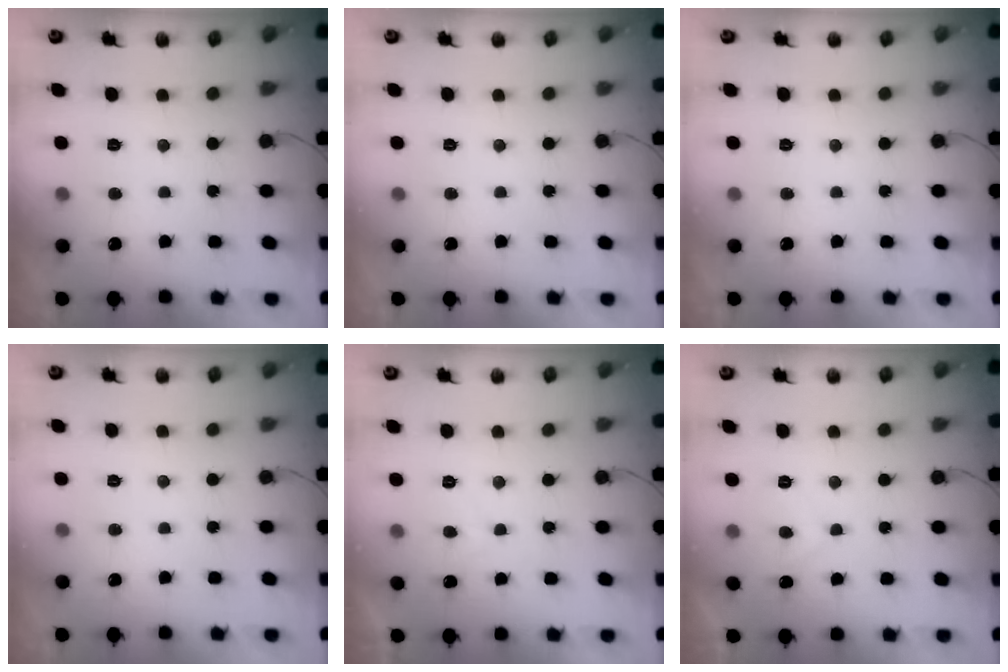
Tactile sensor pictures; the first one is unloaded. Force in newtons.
{"total": 0.0}
{"total": 0.0}
{"total": 0.0}
{"total": 1.2, "press": 1.0, "slide": 0.7}
{"total": 2.0, "press": 1.8, "slide": 0.7}